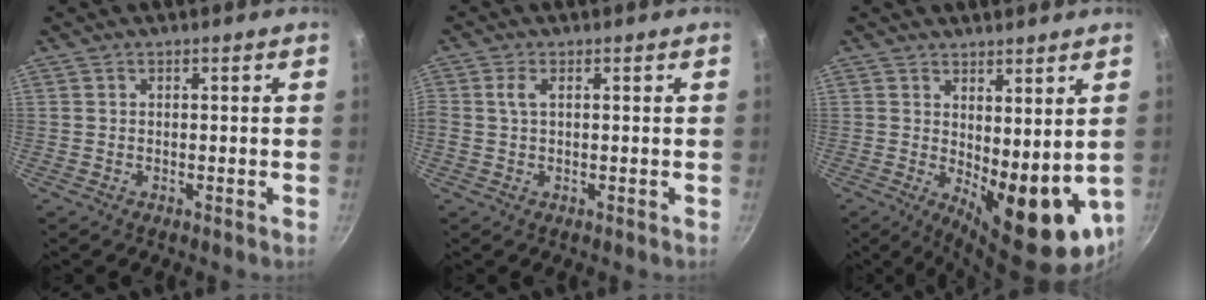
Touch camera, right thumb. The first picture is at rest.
{"total": 2.0, "force": [0.4, 1.0, 1.7], "torque": [-0.038, 0.003, 0.008]}
{"total": 13.2, "force": [1.6, 5.7, 11.8], "torque": [-0.134, -0.036, 0.040]}